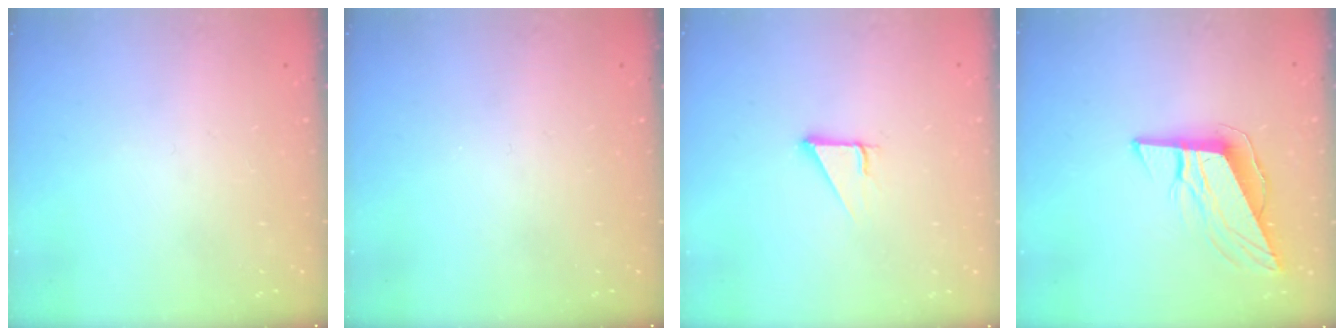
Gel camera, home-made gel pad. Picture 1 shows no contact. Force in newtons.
{"total": 0.0}
{"total": 2.7, "press": 2.7, "slide": 0.0}
{"total": 10.3, "press": 10.2, "slide": 1.9}